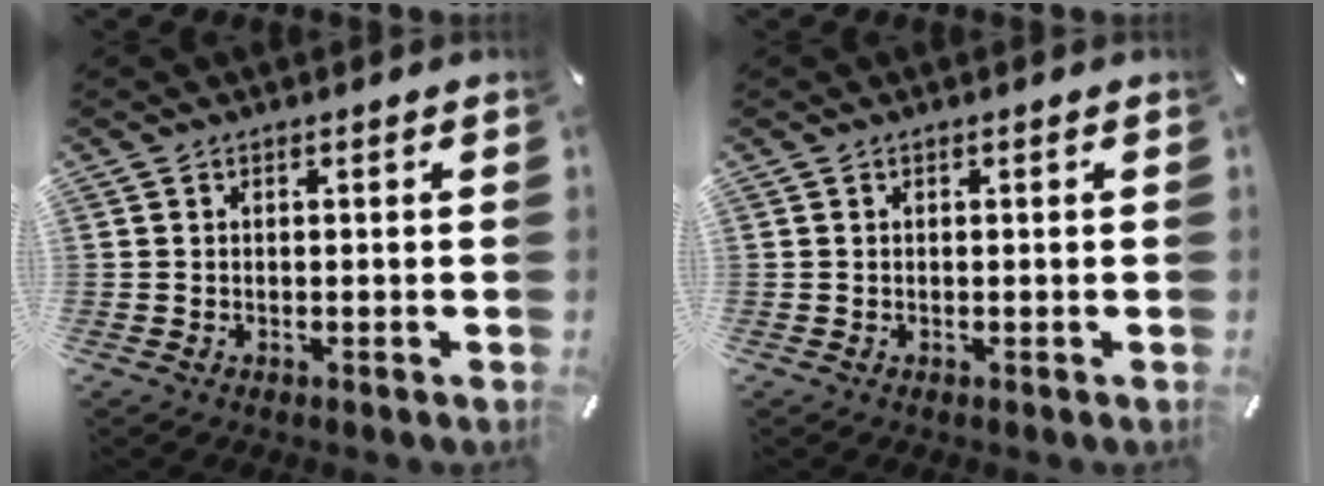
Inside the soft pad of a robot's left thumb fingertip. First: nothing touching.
{"total": 0.0}